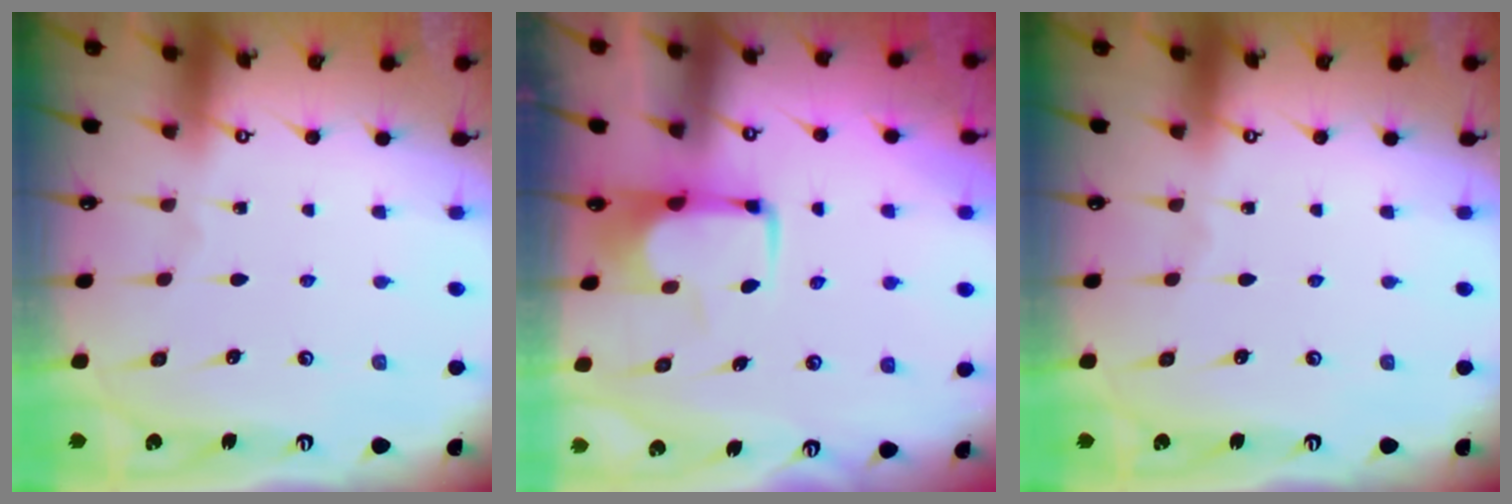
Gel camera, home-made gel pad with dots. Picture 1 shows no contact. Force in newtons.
{"total": 1.8, "press": 1.7, "slide": 0.4}
{"total": 0.0}